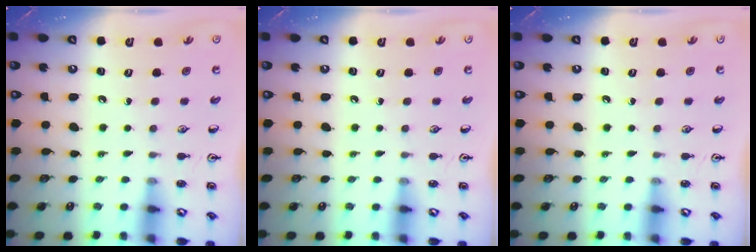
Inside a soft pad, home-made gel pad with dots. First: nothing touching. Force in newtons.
{"total": 0.0}
{"total": 0.0}